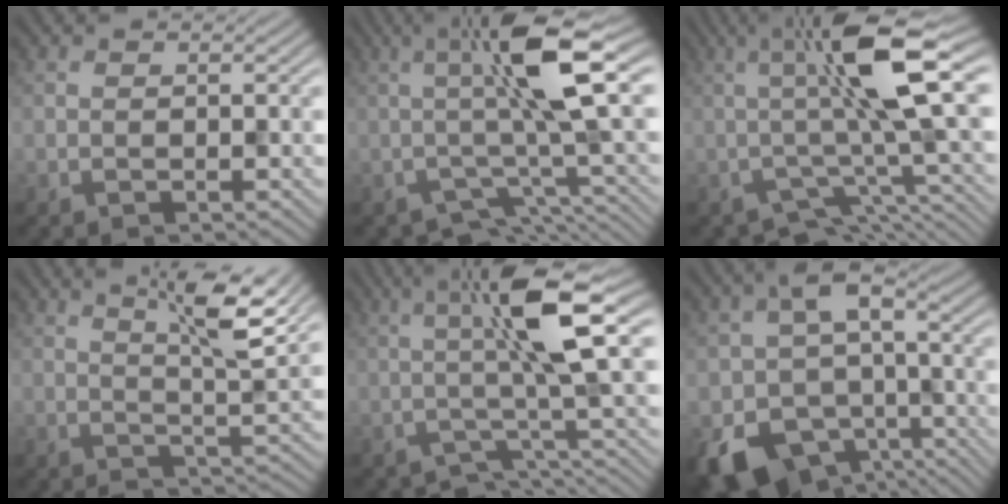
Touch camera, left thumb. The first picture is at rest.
{"total": 9.7, "force": [-0.8, 2.0, 9.5], "torque": [-0.146, 0.019, -0.021]}
{"total": 10.7, "force": [-0.6, 2.4, 10.4], "torque": [-0.162, 0.019, -0.017]}
{"total": 6.9, "force": [3.6, 0.7, 5.8], "torque": [-0.094, 0.006, 0.063]}
{"total": 8.9, "force": [-1.2, 1.4, 8.7], "torque": [-0.133, 0.024, -0.033]}
{"total": 13.6, "force": [-5.3, 9.8, 7.8], "torque": [-0.152, -0.035, -0.084]}